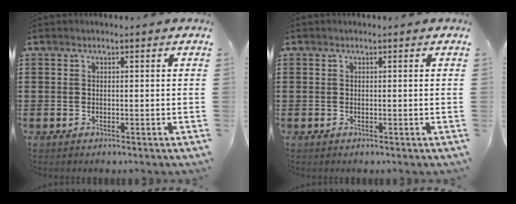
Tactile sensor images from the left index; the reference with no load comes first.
{"total": 0.0}